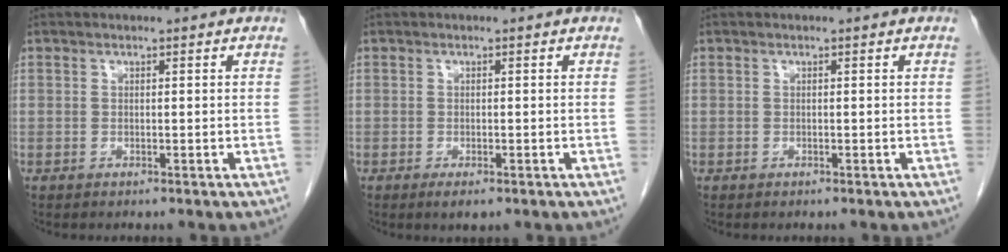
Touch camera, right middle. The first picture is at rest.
{"total": 2.1, "force": [-1.2, 0.6, 1.5], "torque": [-0.022, -0.003, -0.014]}
{"total": 0.0}